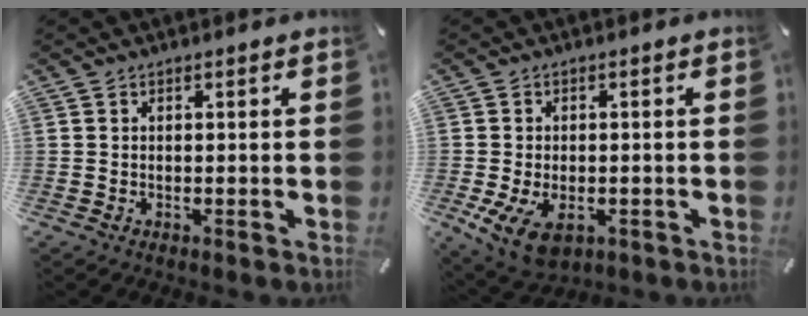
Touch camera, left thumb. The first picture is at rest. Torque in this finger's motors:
{"motor_torque": [0.87, 1.94, 0.93, 0.36, 0.21]}